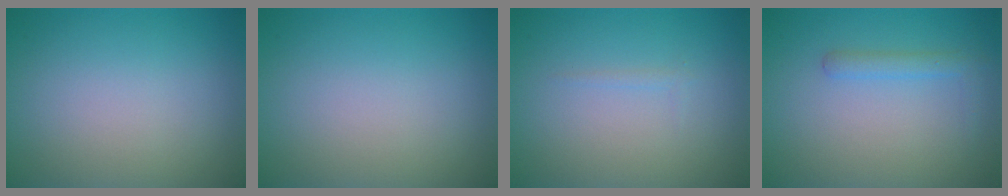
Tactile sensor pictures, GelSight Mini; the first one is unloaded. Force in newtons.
{"total": 0.0}
{"total": 0.6, "press": 0.5, "slide": 0.1}
{"total": 1.6, "press": 1.6, "slide": 0.1}